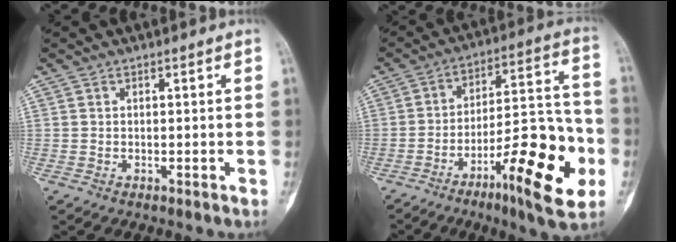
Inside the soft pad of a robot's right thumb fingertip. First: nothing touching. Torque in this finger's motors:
{"motor_torque": [0.30, 0.78, 1.12, -1.14, 0.08]}